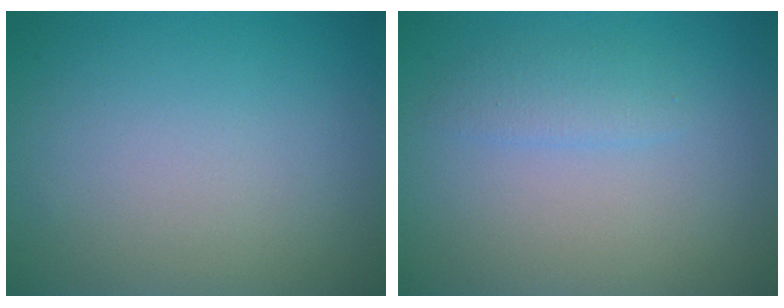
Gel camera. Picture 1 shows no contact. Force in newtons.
{"total": 1.5, "press": 1.5, "slide": 0.0}